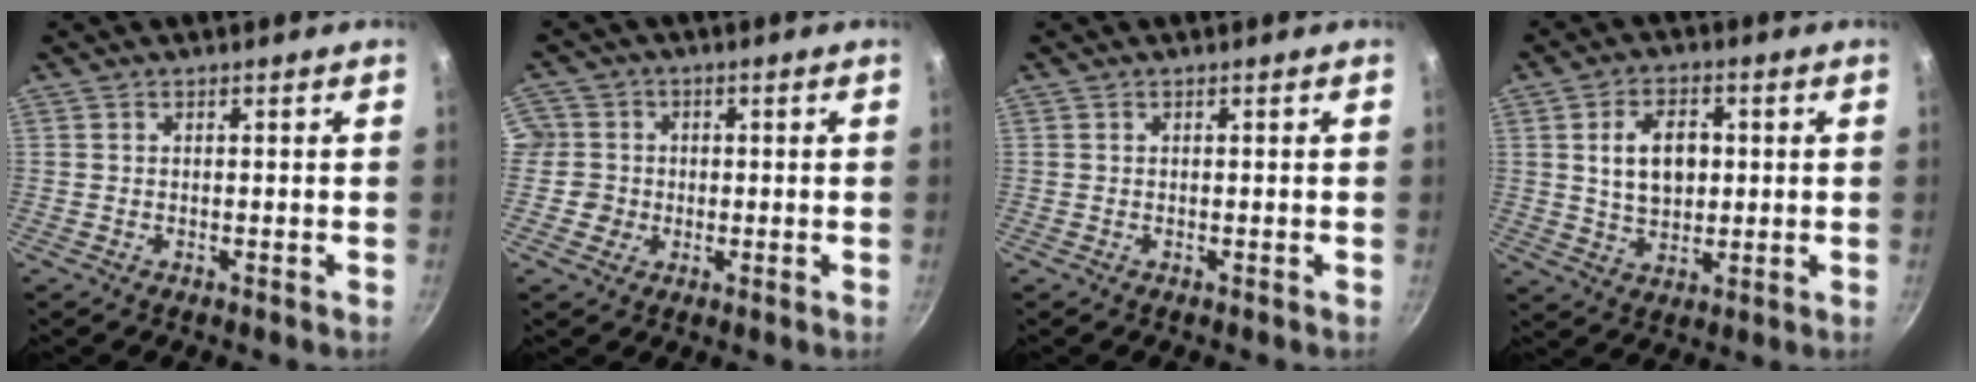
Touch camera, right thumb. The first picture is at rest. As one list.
[{"total": 5.5, "force": [-0.5, 5.5, 0.4], "torque": [0.021, 0.011, -0.015]}, {"total": 0.0}, {"total": 9.2, "force": [1.6, 6.1, 6.7], "torque": [-0.094, -0.002, 0.034]}]